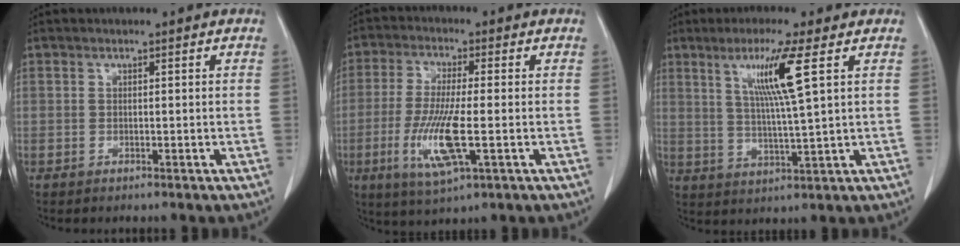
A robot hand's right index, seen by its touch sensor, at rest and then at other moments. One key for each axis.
{"total": 10.0, "fx": -2.5, "fy": 1.2, "fz": 9.6, "tx": -0.198, "ty": -0.020, "tz": -0.048}
{"total": 8.7, "fx": 3.5, "fy": -1.3, "fz": 7.8, "tx": -0.147, "ty": -0.007, "tz": 0.067}